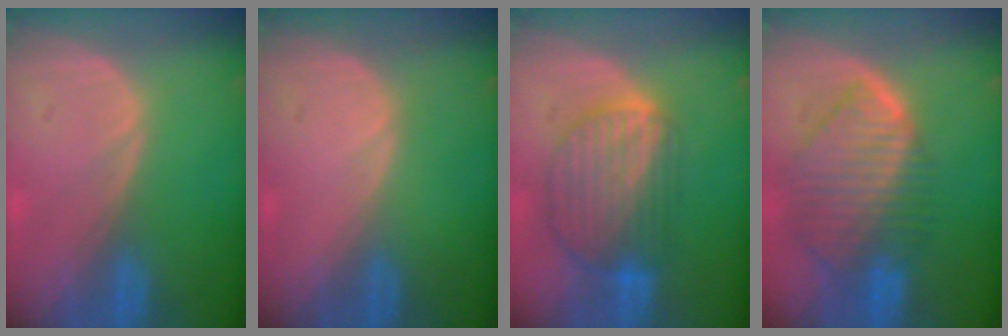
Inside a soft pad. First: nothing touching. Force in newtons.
{"total": 0.0}
{"total": 8.7, "press": 7.6, "slide": 4.2}
{"total": 10.1, "press": 8.8, "slide": 5.1}